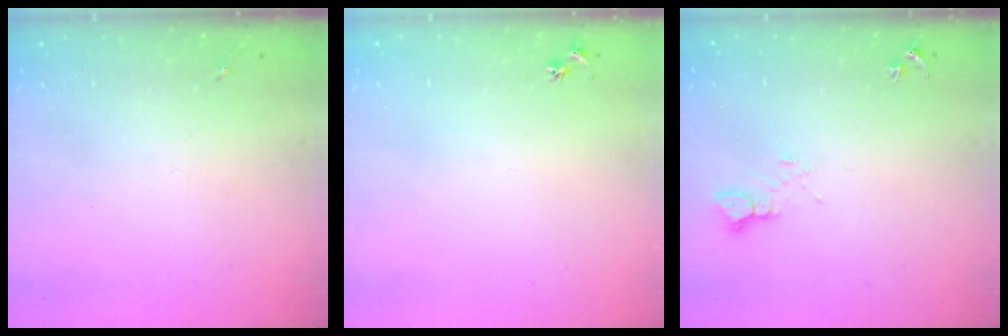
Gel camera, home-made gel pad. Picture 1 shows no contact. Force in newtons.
{"total": 2.5, "press": 2.5, "slide": 0.3}
{"total": 3.9, "press": 3.8, "slide": 0.4}